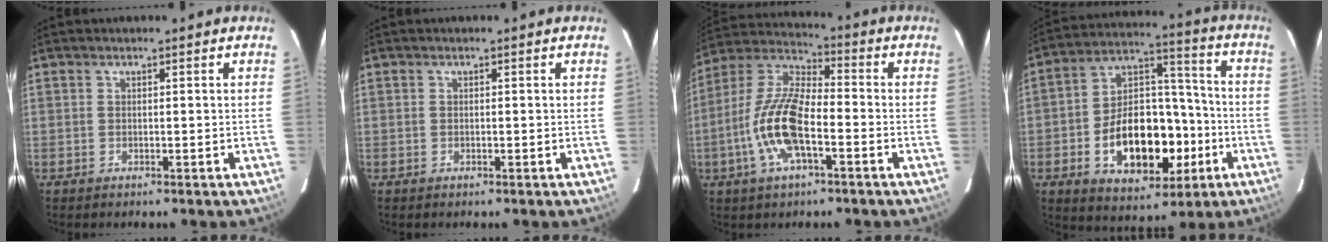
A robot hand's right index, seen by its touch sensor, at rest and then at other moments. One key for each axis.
{"total": 0.0}
{"total": 14.1, "fx": -4.6, "fy": 5.2, "fz": 12.3, "tx": -0.259, "ty": 0.001, "tz": -0.093}
{"total": 19.3, "fx": -6.0, "fy": 11.6, "fz": 14.2, "tx": -0.261, "ty": 0.039, "tz": -0.075}